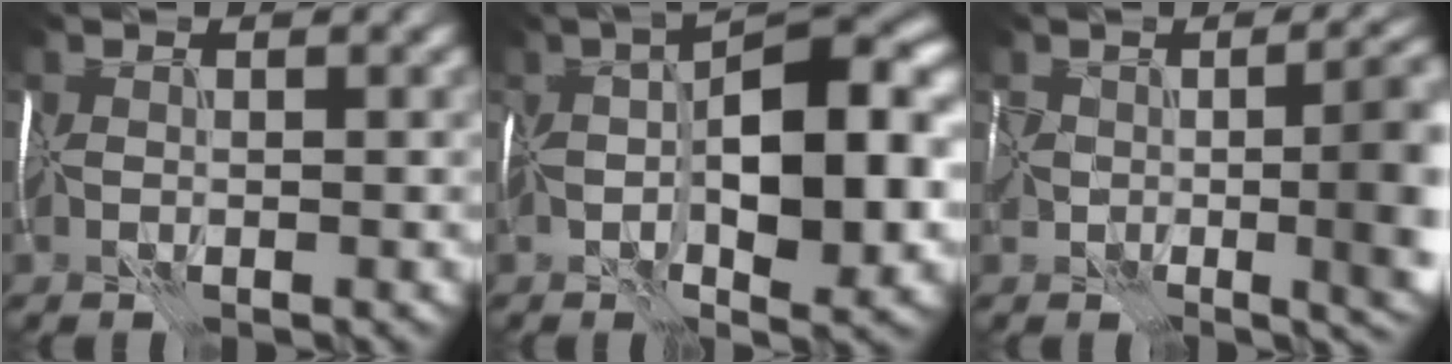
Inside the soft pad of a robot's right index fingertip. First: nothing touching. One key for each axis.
{"total": 12.3, "fx": 0.5, "fy": 4.3, "fz": 11.5, "tx": -0.173, "ty": 0.012, "tz": 0.004}
{"total": 11.6, "fx": -1.7, "fy": 5.3, "fz": 10.2, "tx": -0.112, "ty": -0.020, "tz": -0.003}